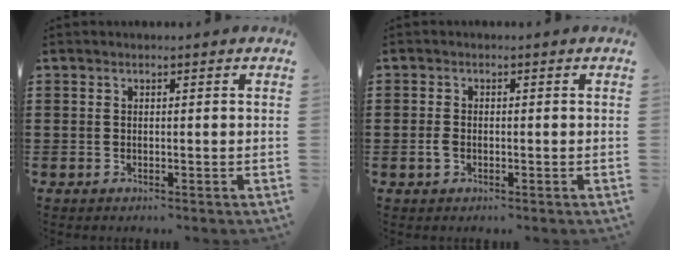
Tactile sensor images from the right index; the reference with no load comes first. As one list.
[{"total": 1.6, "force": [-0.5, 0.9, 1.2], "torque": [-0.032, -0.004, -0.011]}]